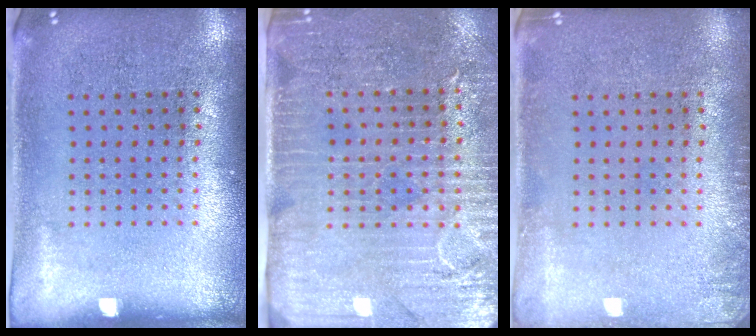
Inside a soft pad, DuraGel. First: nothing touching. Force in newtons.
{"total": 3.5, "press": 3.2, "slide": 1.4}
{"total": 1.1, "press": 1.1, "slide": 0.2}